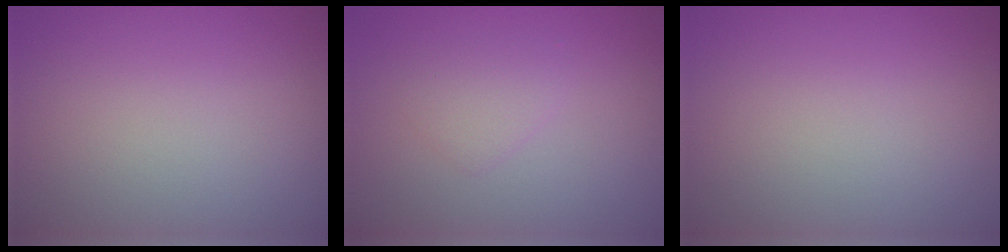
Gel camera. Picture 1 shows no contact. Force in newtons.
{"total": 1.4, "press": 1.4, "slide": 0.1}
{"total": 0.0}